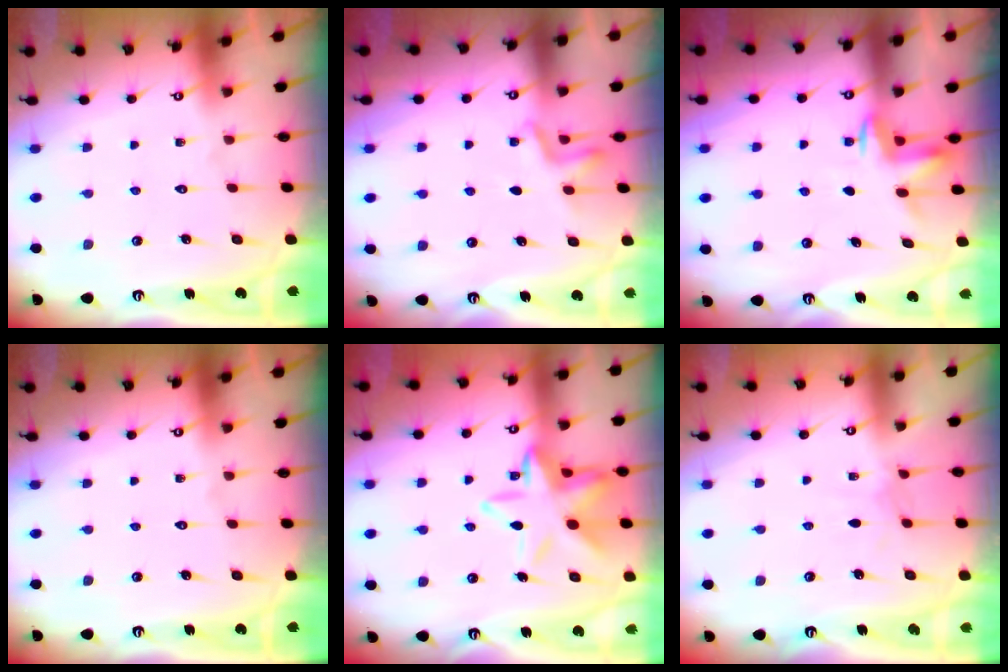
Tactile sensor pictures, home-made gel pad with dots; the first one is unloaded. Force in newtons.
{"total": 5.1, "press": 4.9, "slide": 1.5}
{"total": 3.3, "press": 3.3, "slide": 0.4}
{"total": 0.0}
{"total": 14.0, "press": 13.9, "slide": 1.3}
{"total": 2.9, "press": 2.9, "slide": 0.2}